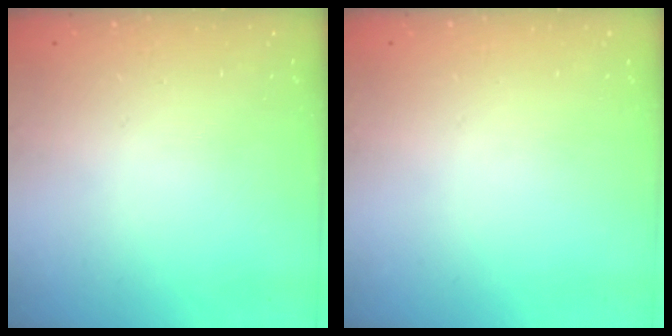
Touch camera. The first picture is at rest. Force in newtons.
{"total": 0.0}